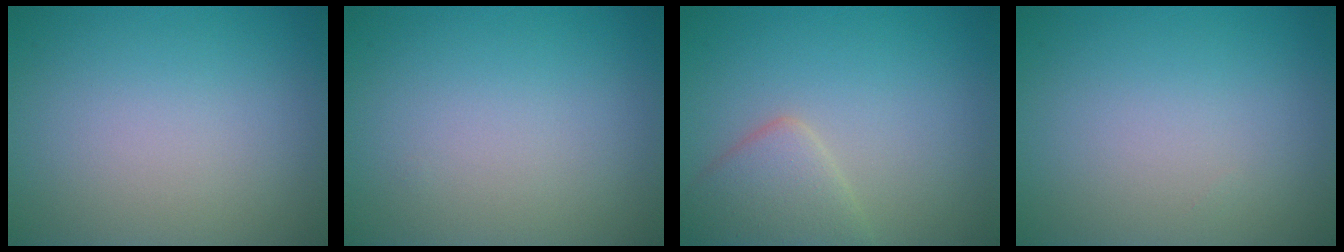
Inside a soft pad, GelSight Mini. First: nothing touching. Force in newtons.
{"total": 0.0}
{"total": 3.4, "press": 3.4, "slide": 0.1}
{"total": 0.0}